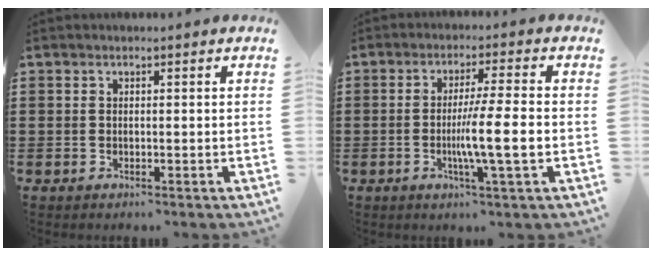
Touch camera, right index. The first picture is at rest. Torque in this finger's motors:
{"motor_torque": [1.87, -0.26, 0.75, 0.21]}